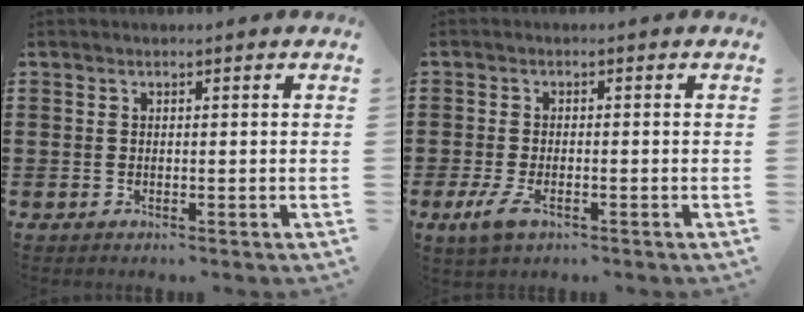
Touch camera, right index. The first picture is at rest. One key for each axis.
{"total": 3.1, "fx": -1.4, "fy": 1.3, "fz": 2.5, "tx": -0.063, "ty": -0.006, "tz": -0.032}